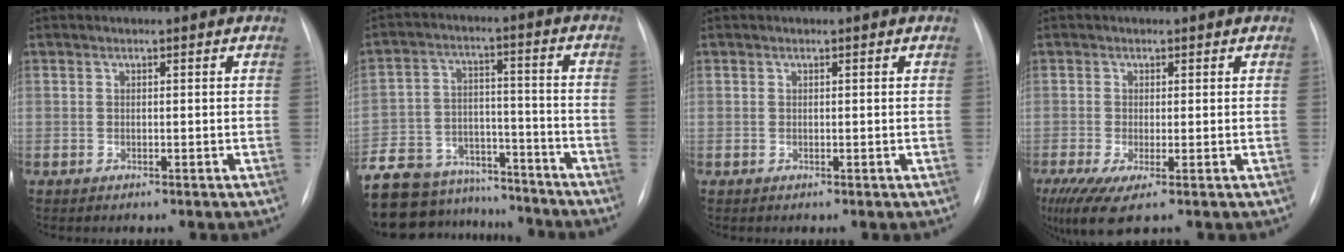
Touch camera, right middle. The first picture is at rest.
{"total": 23.5, "force": [-20.3, 9.0, 7.7], "torque": [-0.193, 0.007, -0.302]}
{"total": 0.0}
{"total": 6.3, "force": [-3.1, 1.6, 5.2], "torque": [-0.092, -0.019, -0.053]}